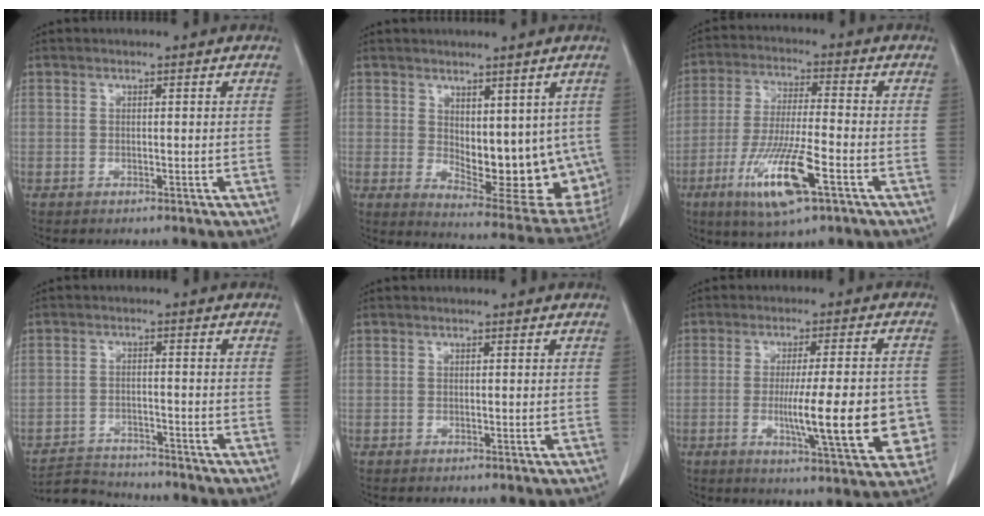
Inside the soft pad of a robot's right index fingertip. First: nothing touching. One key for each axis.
{"total": 14.6, "fx": 0.7, "fy": 6.7, "fz": 13.0, "tx": -0.166, "ty": -0.019, "tz": 0.030}
{"total": 12.7, "fx": -5.8, "fy": 1.6, "fz": 11.2, "tx": -0.223, "ty": -0.024, "tz": -0.104}
{"total": 5.7, "fx": -5.7, "fy": 0.4, "fz": -0.2, "tx": 0.000, "ty": -0.007, "tz": -0.102}
{"total": 0.0}
{"total": 14.7, "fx": -3.0, "fy": 2.2, "fz": 14.2, "tx": -0.184, "ty": -0.001, "tz": -0.035}